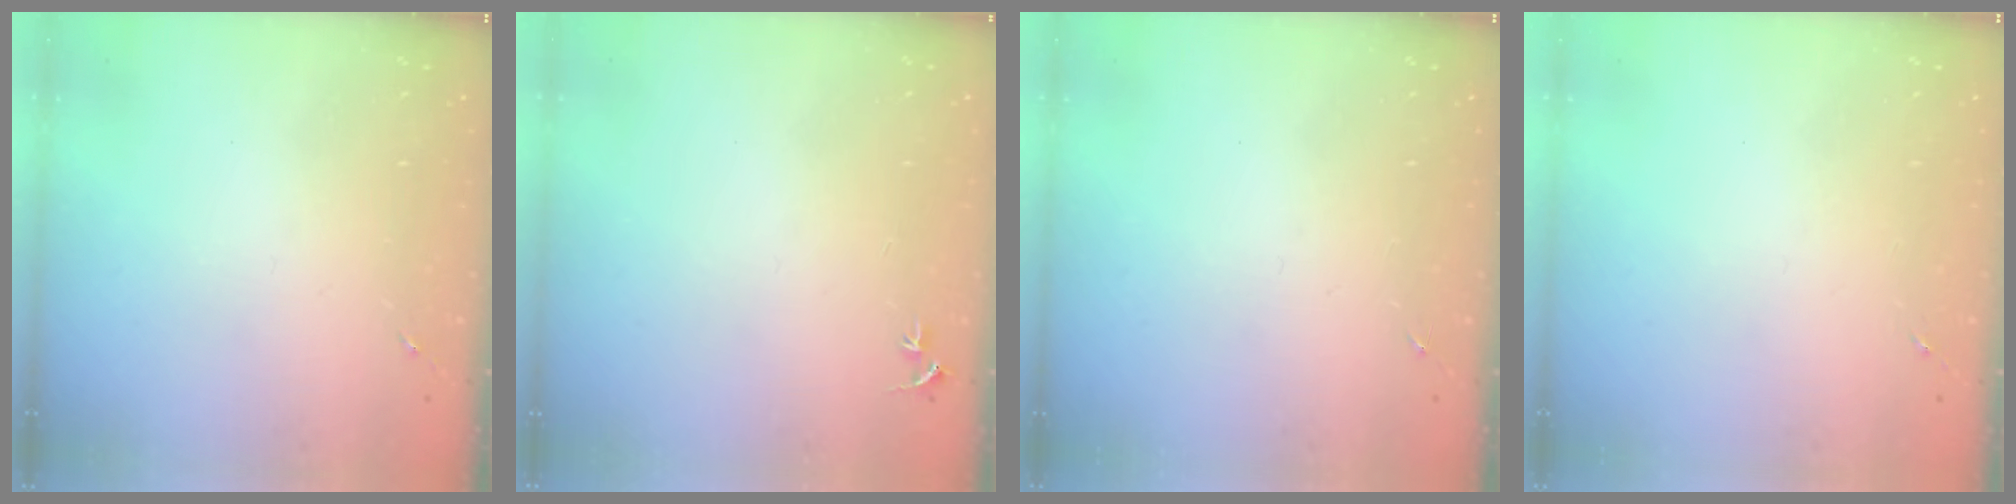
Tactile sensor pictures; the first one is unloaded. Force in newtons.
{"total": 2.7, "press": 2.7, "slide": 0.3}
{"total": 0.0}
{"total": 0.0}